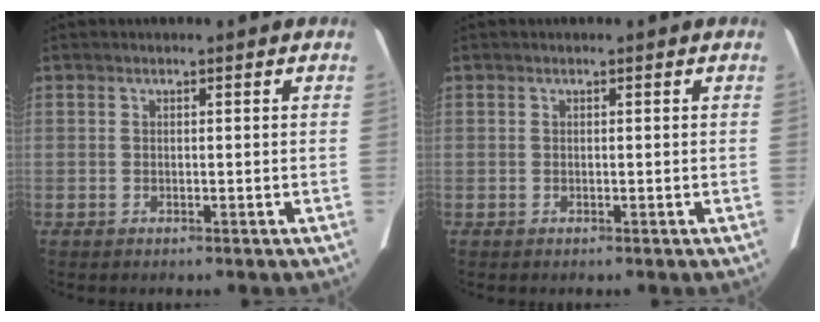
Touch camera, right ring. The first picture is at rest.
{"total": 0.0}